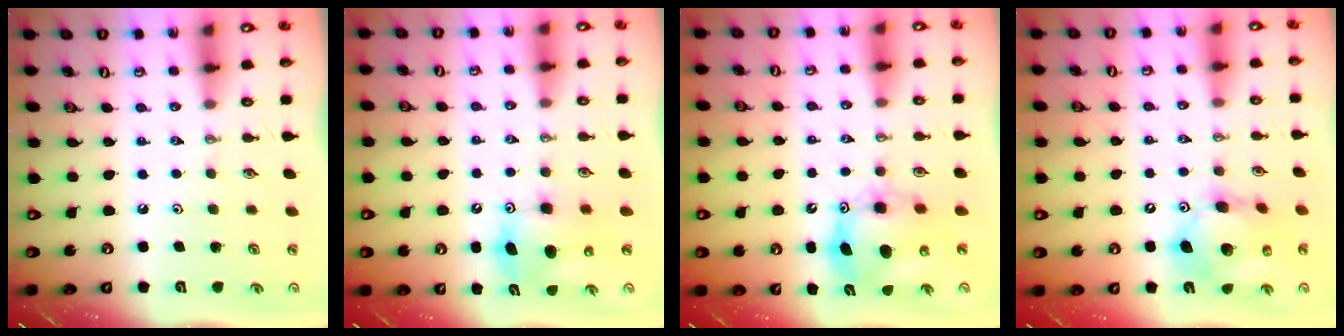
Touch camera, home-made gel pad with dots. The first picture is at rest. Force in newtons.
{"total": 8.5, "press": 8.4, "slide": 0.5}
{"total": 10.6, "press": 10.5, "slide": 0.9}
{"total": 15.3, "press": 15.0, "slide": 3.2}